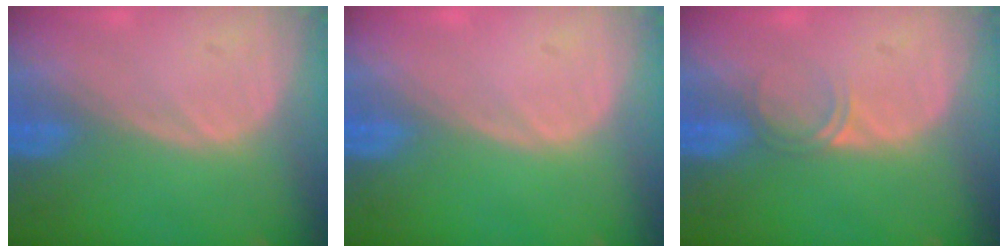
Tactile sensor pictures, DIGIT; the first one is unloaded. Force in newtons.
{"total": 0.0}
{"total": 1.8, "press": 1.5, "slide": 1.1}